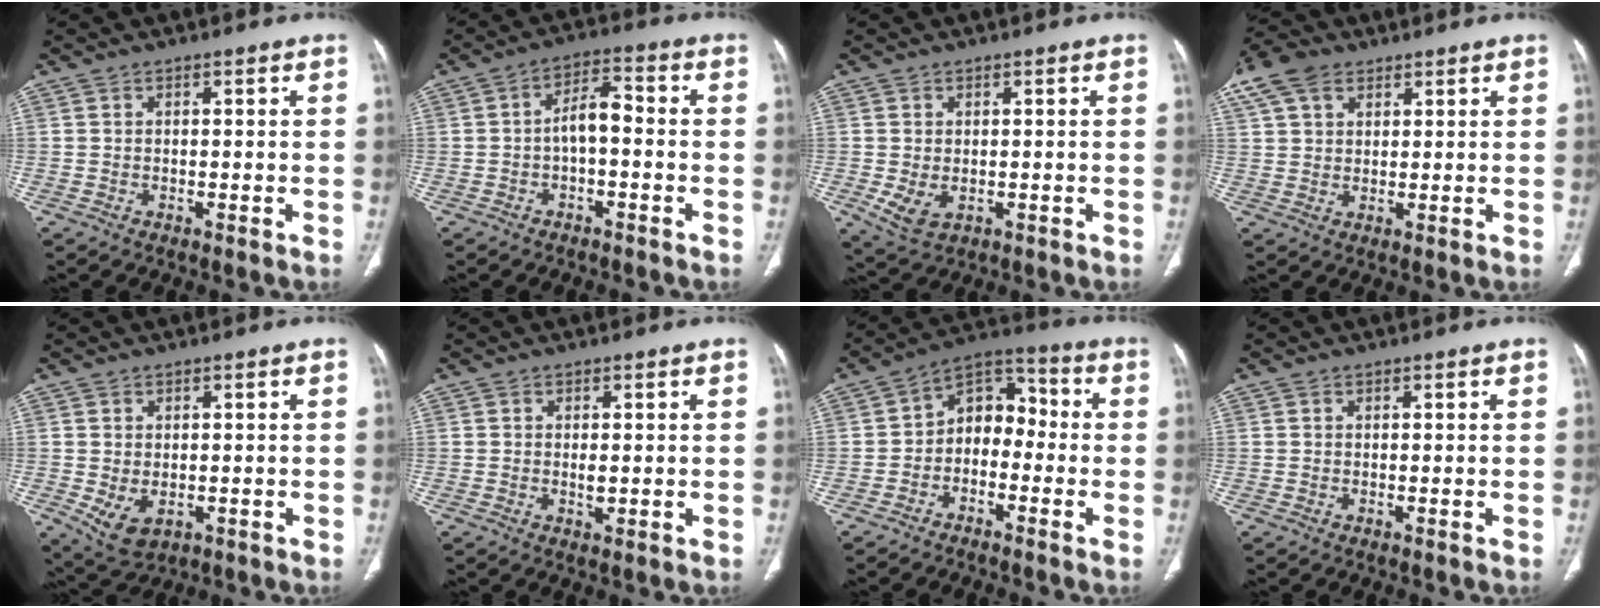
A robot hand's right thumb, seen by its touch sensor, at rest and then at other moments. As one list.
[{"total": 5.4, "force": [-1.0, 2.6, 4.6], "torque": [-0.075, 0.032, -0.024]}, {"total": 4.3, "force": [-0.6, 2.9, 3.1], "torque": [-0.062, -0.012, 0.003]}, {"total": 11.0, "force": [6.0, 7.2, 5.8], "torque": [-0.123, 0.018, 0.116]}, {"total": 5.5, "force": [-1.0, 3.8, 3.9], "torque": [-0.065, -0.010, 0.002]}, {"total": 1.5, "force": [0.1, 0.6, 1.3], "torque": [-0.025, -0.005, 0.003]}, {"total": 9.1, "force": [-2.1, 6.7, 5.8], "torque": [-0.060, 0.048, -0.054]}, {"total": 0.0}]